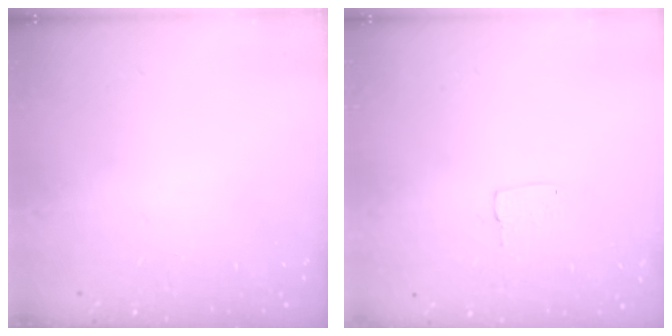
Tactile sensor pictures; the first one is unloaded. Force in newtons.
{"total": 3.5, "press": 3.5, "slide": 0.1}